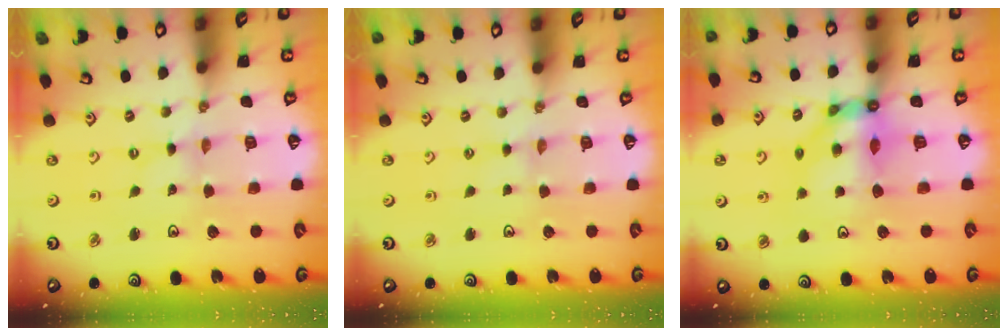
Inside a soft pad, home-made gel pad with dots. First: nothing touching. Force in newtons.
{"total": 0.8, "press": 0.8, "slide": 0.3}
{"total": 9.1, "press": 9.1, "slide": 0.8}